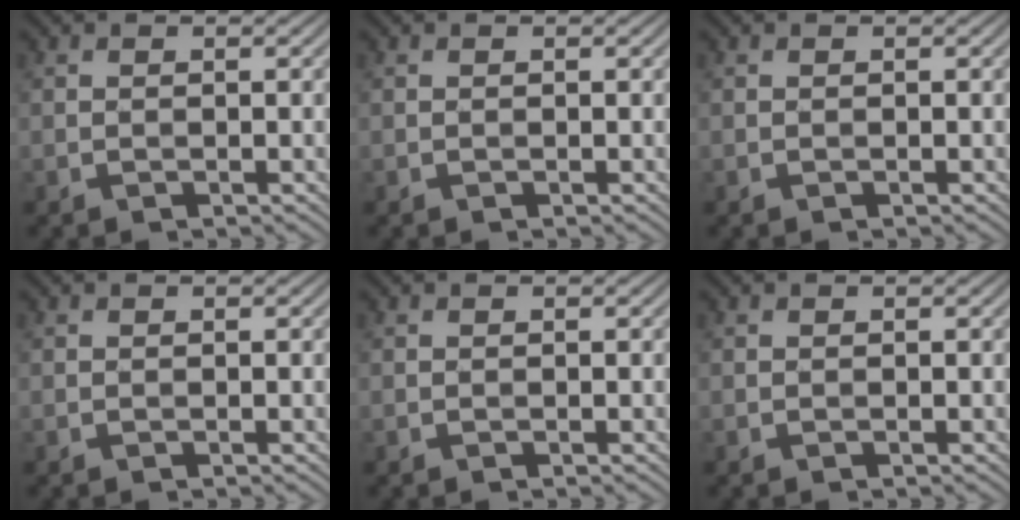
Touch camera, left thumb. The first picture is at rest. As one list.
[{"total": 0.0}, {"total": 0.0}, {"total": 0.0}, {"total": 0.0}, {"total": 0.0}]